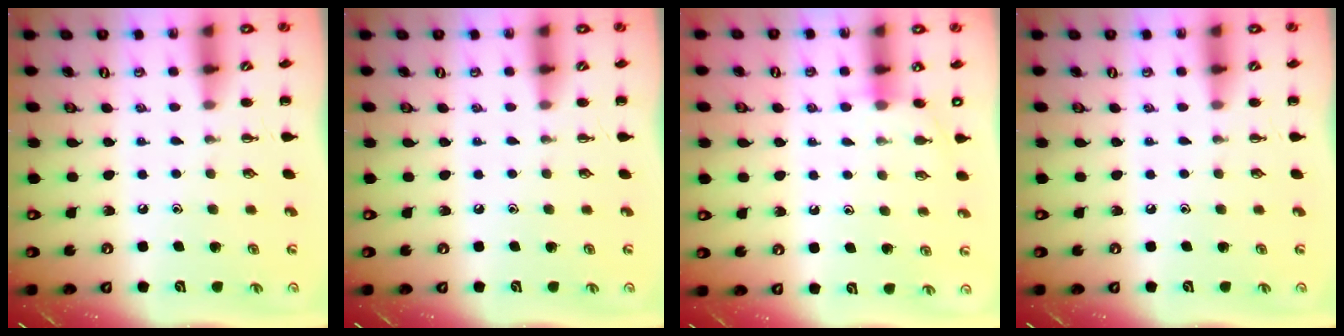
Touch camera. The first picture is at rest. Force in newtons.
{"total": 0.0}
{"total": 5.9, "press": 5.7, "slide": 1.3}
{"total": 0.0}